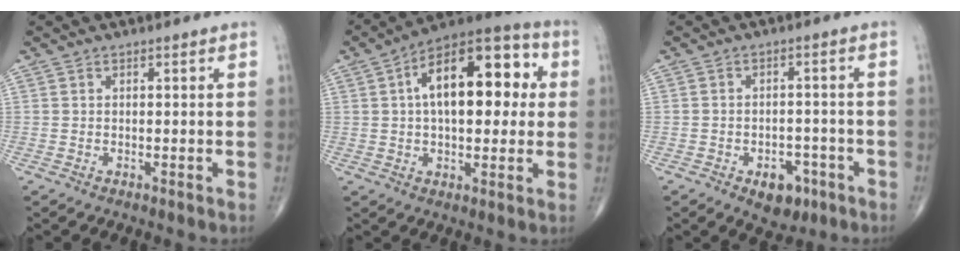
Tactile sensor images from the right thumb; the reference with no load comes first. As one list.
[{"total": 19.7, "force": [3.7, 10.1, 16.5], "torque": [-0.219, 0.029, 0.045]}, {"total": 6.5, "force": [-3.4, 4.2, 3.7], "torque": [-0.026, 0.022, -0.042]}]